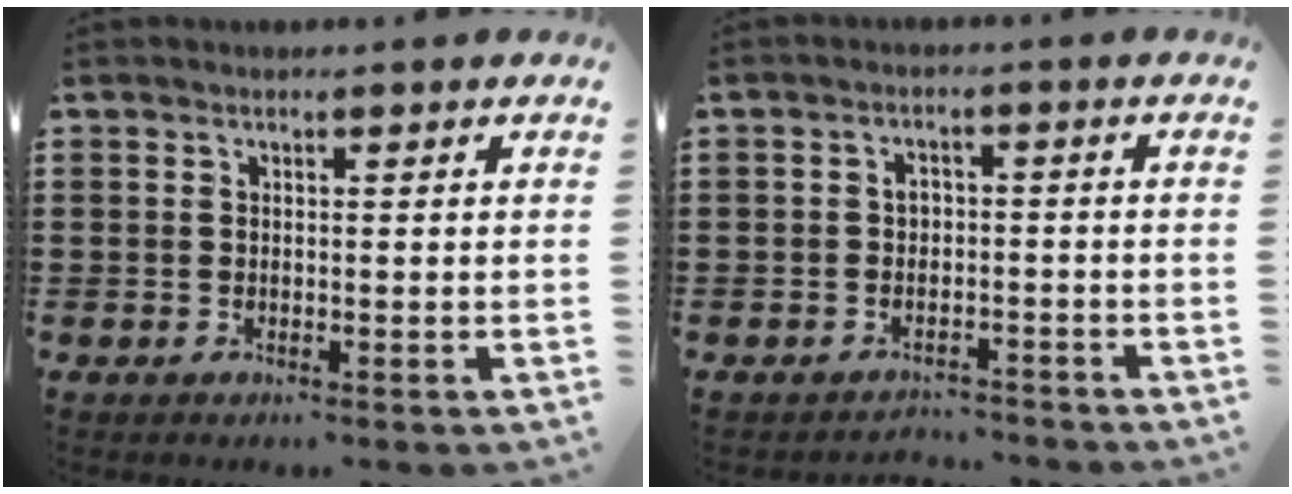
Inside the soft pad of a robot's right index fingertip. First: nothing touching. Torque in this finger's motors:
{"motor_torque": [-0.53, 0.44, -0.01, -0.03]}